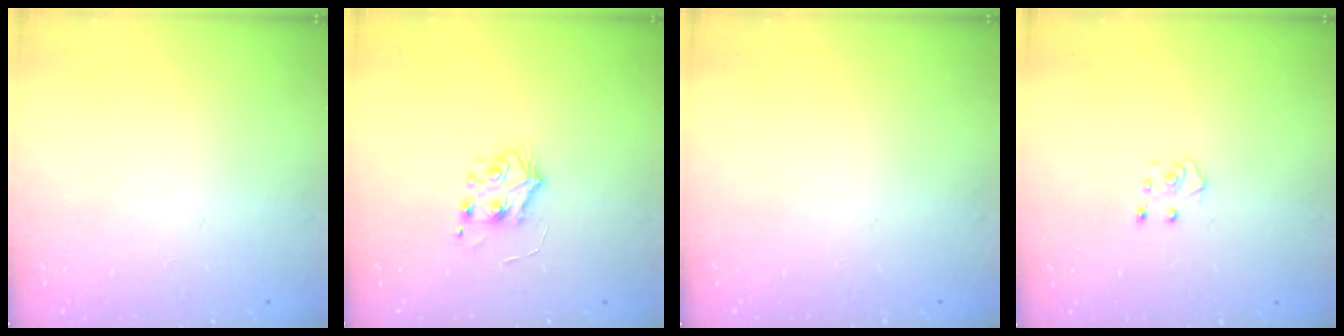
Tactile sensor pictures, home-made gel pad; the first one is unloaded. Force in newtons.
{"total": 5.3, "press": 5.2, "slide": 1.0}
{"total": 0.0}
{"total": 4.7, "press": 4.7, "slide": 0.4}